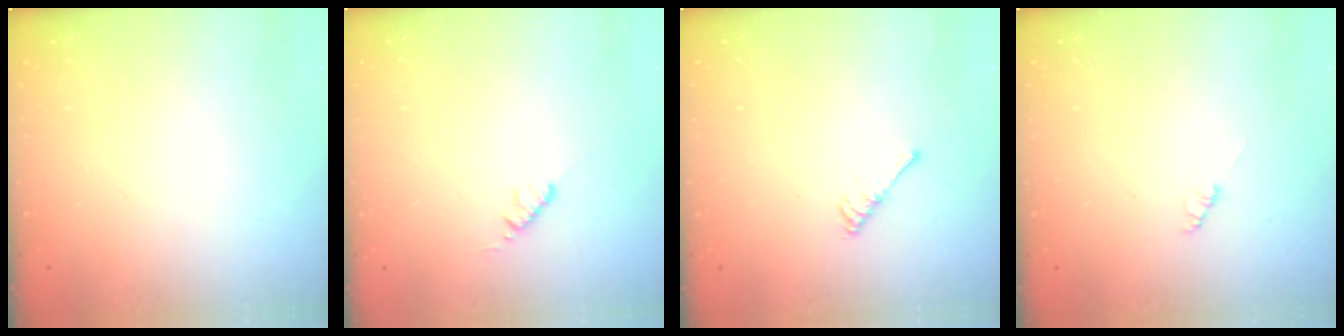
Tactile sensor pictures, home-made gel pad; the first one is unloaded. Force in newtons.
{"total": 2.8, "press": 2.8, "slide": 0.4}
{"total": 3.0, "press": 2.9, "slide": 0.5}
{"total": 1.4, "press": 1.4, "slide": 0.2}